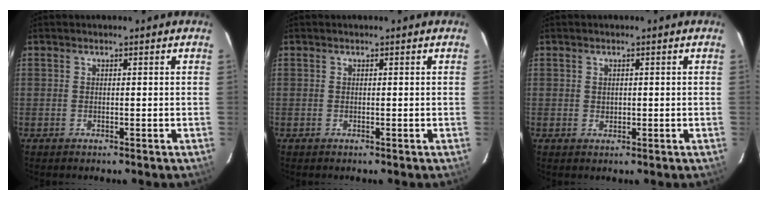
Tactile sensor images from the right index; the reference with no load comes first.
{"total": 0.0}
{"total": 1.0, "force": [0.2, 0.9, 0.4], "torque": [-0.004, 0.003, 0.005]}